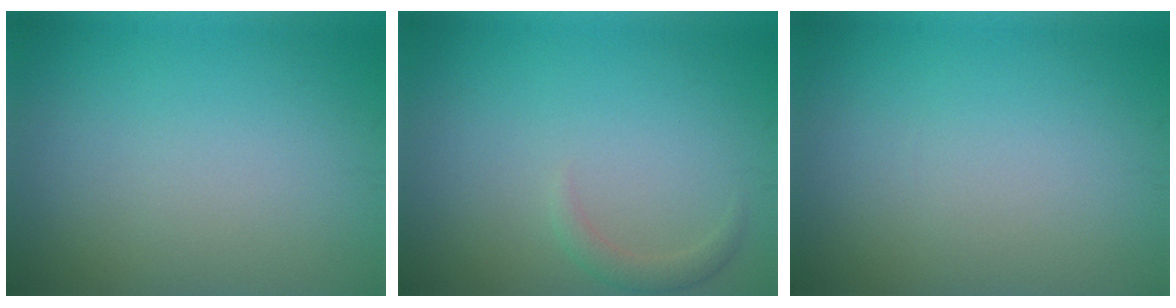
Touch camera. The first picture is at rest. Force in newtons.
{"total": 1.3, "press": 1.3, "slide": 0.1}
{"total": 0.0}